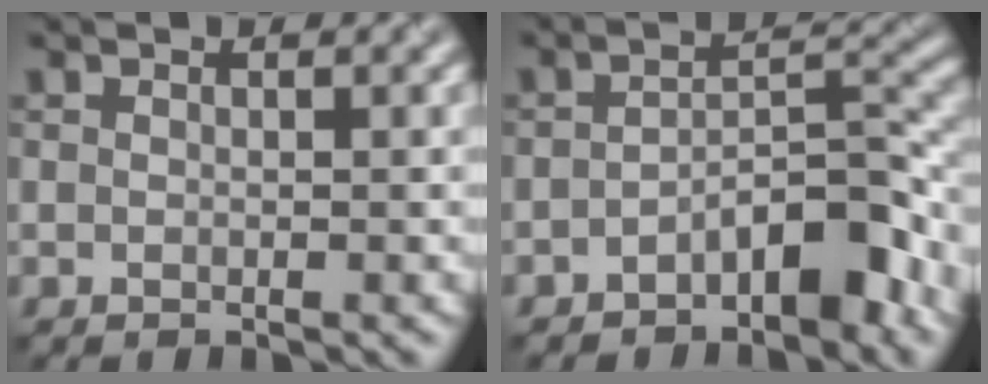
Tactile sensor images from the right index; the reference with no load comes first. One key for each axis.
{"total": 5.0, "fx": -3.2, "fy": 1.9, "fz": 3.3, "tx": -0.043, "ty": 0.016, "tz": -0.056}